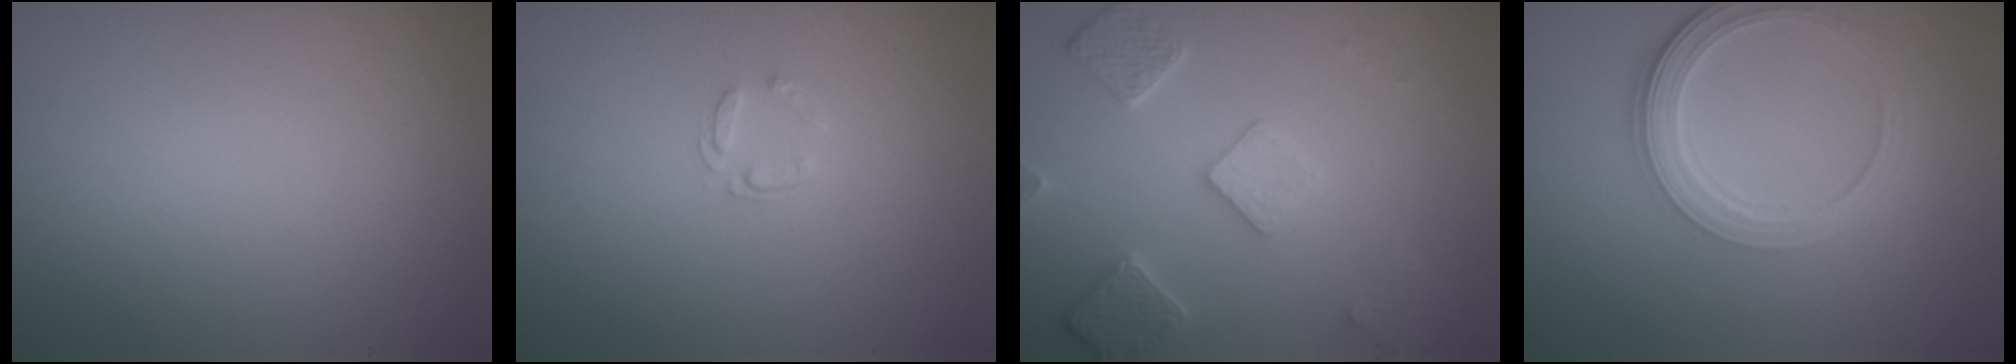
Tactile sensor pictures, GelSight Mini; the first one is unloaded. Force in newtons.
{"total": 1.1, "press": 0.7, "slide": 0.9}
{"total": 4.2, "press": 3.6, "slide": 2.3}
{"total": 5.1, "press": 3.8, "slide": 3.4}